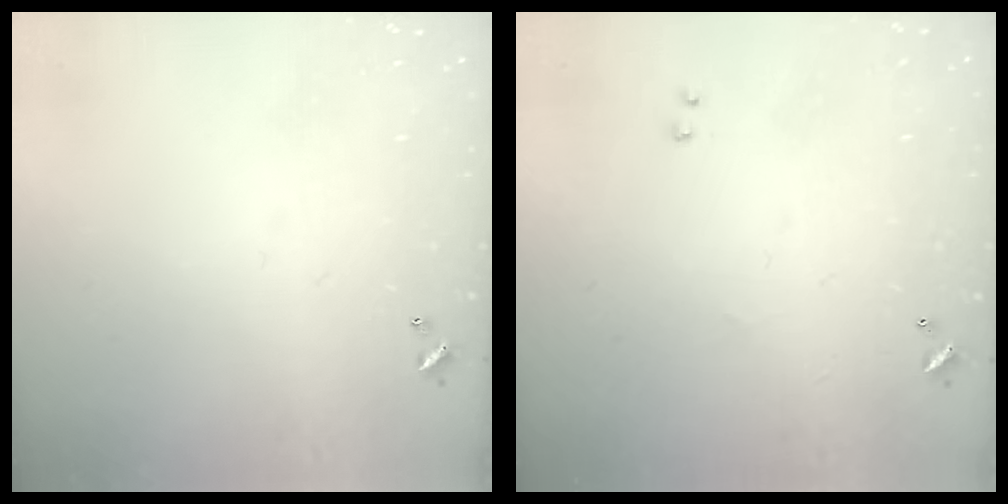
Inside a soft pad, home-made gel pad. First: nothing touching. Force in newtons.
{"total": 2.3, "press": 2.2, "slide": 0.8}